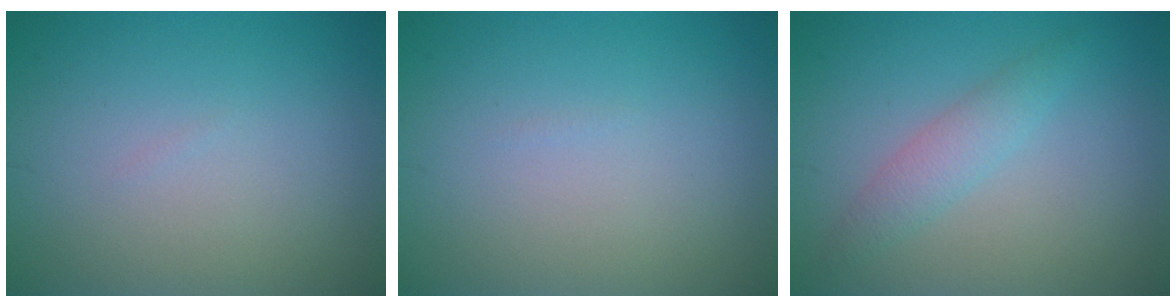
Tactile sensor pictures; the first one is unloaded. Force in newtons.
{"total": 0.0}
{"total": 2.2, "press": 2.2, "slide": 0.1}